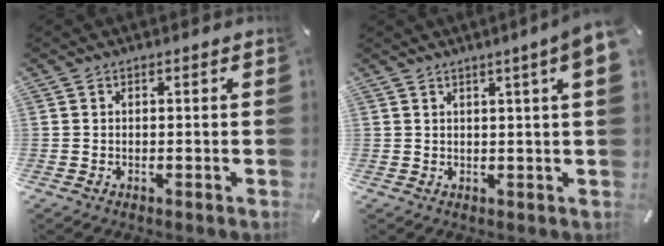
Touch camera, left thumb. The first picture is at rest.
{"total": 5.5, "force": [2.3, 0.0, 5.0], "torque": [-0.086, -0.005, 0.037]}